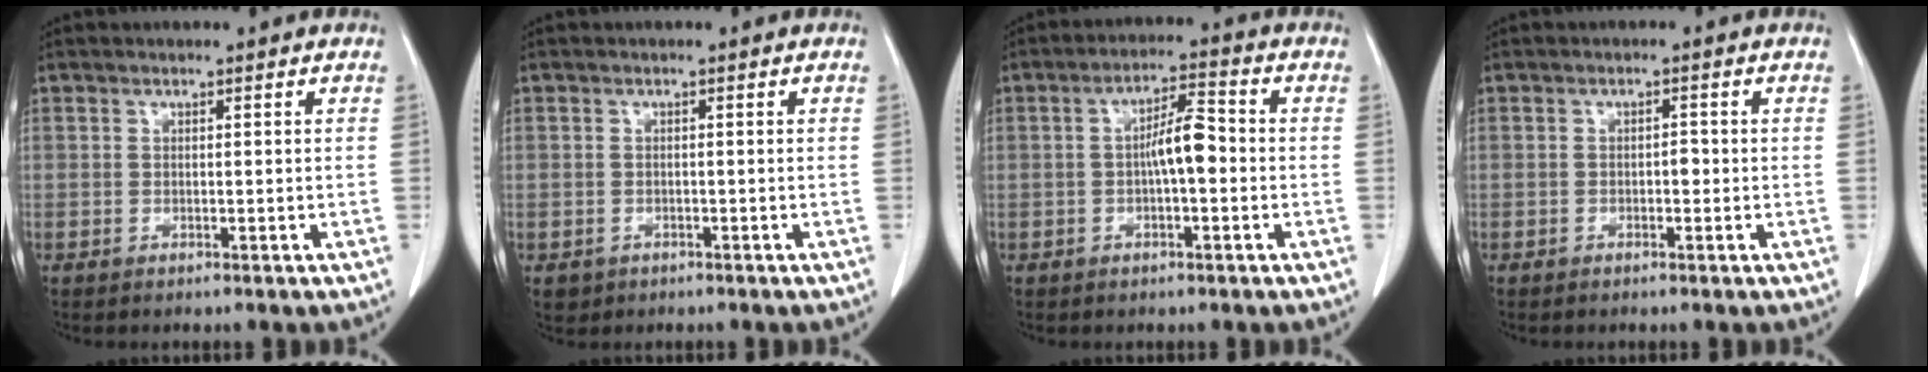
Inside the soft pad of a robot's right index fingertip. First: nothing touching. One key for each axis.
{"total": 1.9, "fx": -0.9, "fy": 1.7, "fz": 0.2, "tx": -0.005, "ty": 0.003, "tz": -0.009}
{"total": 5.7, "fx": -0.6, "fy": 1.3, "fz": 5.5, "tx": -0.097, "ty": 0.017, "tz": -0.013}
{"total": 1.2, "fx": -0.4, "fy": 0.6, "fz": 1.0, "tx": -0.011, "ty": 0.004, "tz": -0.008}